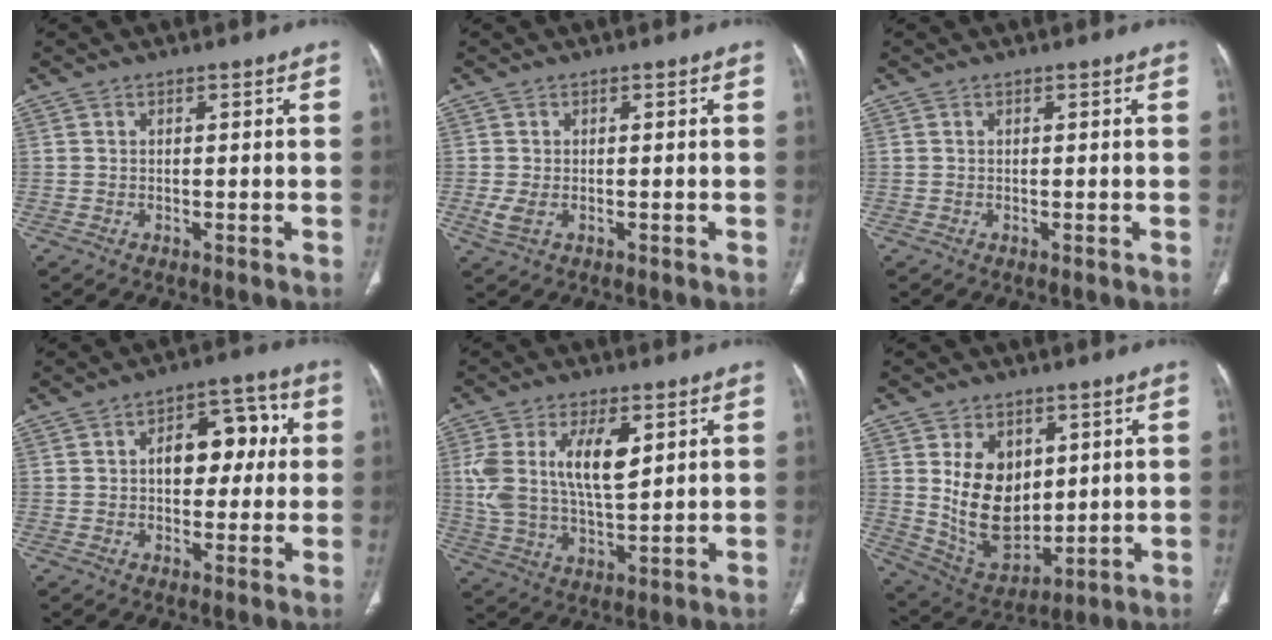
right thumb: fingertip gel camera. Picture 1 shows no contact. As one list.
[{"total": 2.3, "force": [-0.5, 1.3, 1.8], "torque": [-0.048, -0.004, -0.009]}, {"total": 0.0}, {"total": 10.6, "force": [1.3, 6.7, 8.1], "torque": [-0.073, 0.028, 0.015]}, {"total": 13.1, "force": [4.0, 6.1, 10.8], "torque": [-0.208, -0.012, 0.081]}, {"total": 14.4, "force": [2.9, 9.9, 10.0], "torque": [-0.122, -0.026, 0.078]}]